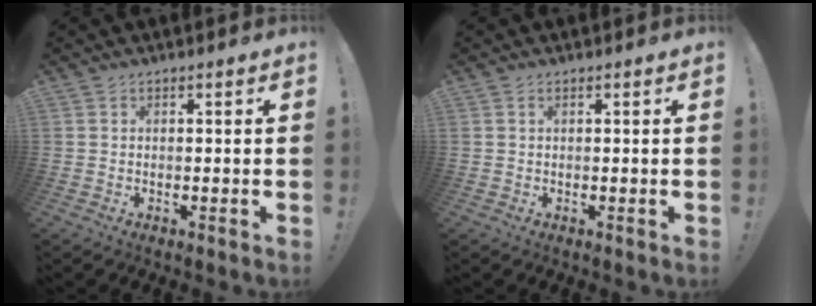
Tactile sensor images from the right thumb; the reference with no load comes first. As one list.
[{"total": 0.5, "force": [0.2, 0.1, 0.5], "torque": [-0.011, 0.001, 0.005]}]